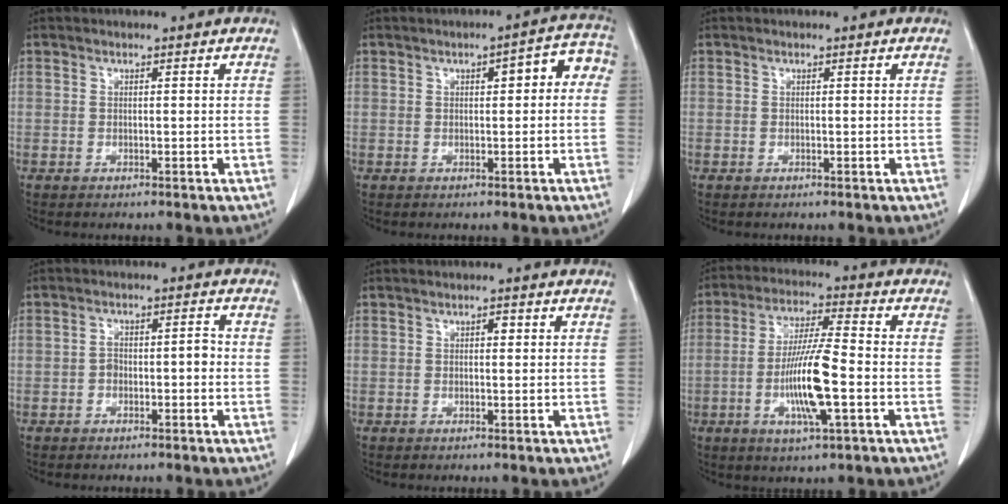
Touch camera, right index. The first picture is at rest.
{"total": 5.3, "force": [0.9, 2.0, 4.8], "torque": [-0.049, 0.034, 0.004]}
{"total": 0.0}
{"total": 3.3, "force": [-1.0, 1.5, 2.8], "torque": [-0.042, 0.017, -0.014]}
{"total": 0.9, "force": [0.2, 0.5, 0.7], "torque": [-0.008, 0.003, 0.002]}
{"total": 11.5, "force": [-2.9, 1.0, 11.1], "torque": [-0.215, -0.006, -0.056]}